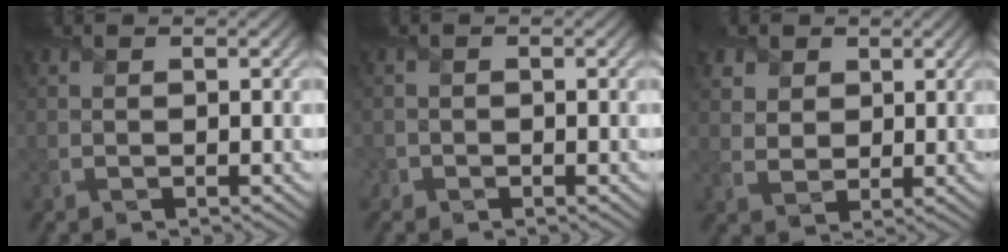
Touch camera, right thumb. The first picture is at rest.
{"total": 1.0, "force": [-0.8, 0.7, 0.0], "torque": [0.003, 0.000, -0.020]}
{"total": 6.3, "force": [3.4, 4.7, 2.3], "torque": [-0.099, -0.001, 0.066]}